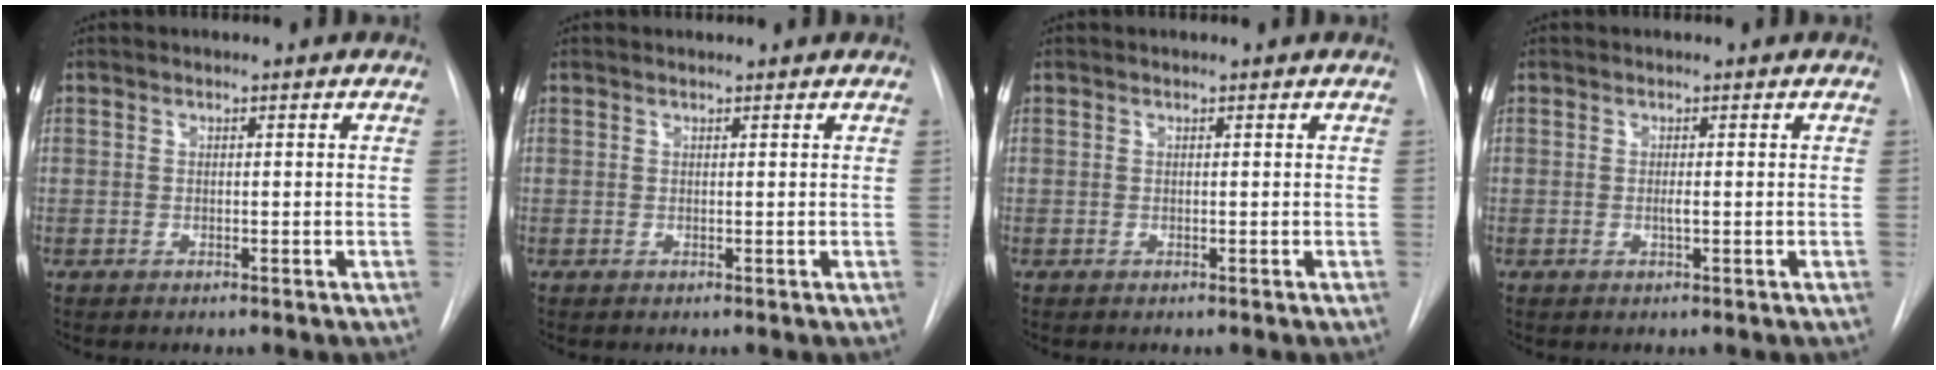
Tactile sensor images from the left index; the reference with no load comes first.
{"total": 1.6, "force": [1.6, 0.1, 0.2], "torque": [-0.009, 0.014, 0.024]}
{"total": 0.8, "force": [0.8, 0.0, 0.2], "torque": [-0.006, 0.009, 0.013]}
{"total": 0.7, "force": [0.1, 0.0, 0.7], "torque": [-0.018, 0.003, 0.003]}